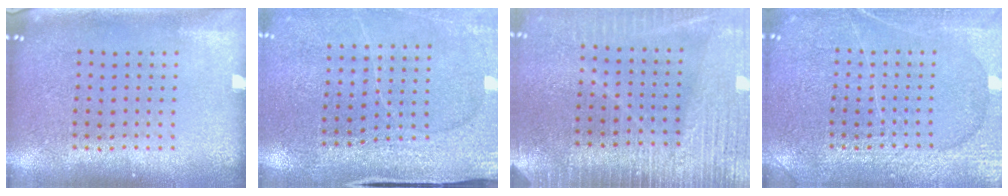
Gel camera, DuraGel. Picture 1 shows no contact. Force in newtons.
{"total": 3.0, "press": 3.0, "slide": 0.2}
{"total": 3.7, "press": 3.3, "slide": 1.7}
{"total": 5.2, "press": 5.2, "slide": 0.8}